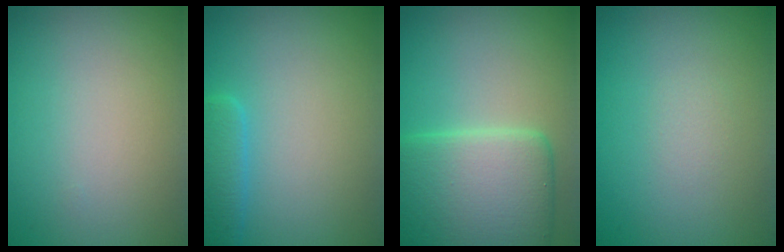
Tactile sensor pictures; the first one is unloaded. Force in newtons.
{"total": 2.5, "press": 2.5, "slide": 0.3}
{"total": 8.1, "press": 8.1, "slide": 0.2}
{"total": 0.6, "press": 0.6, "slide": 0.0}